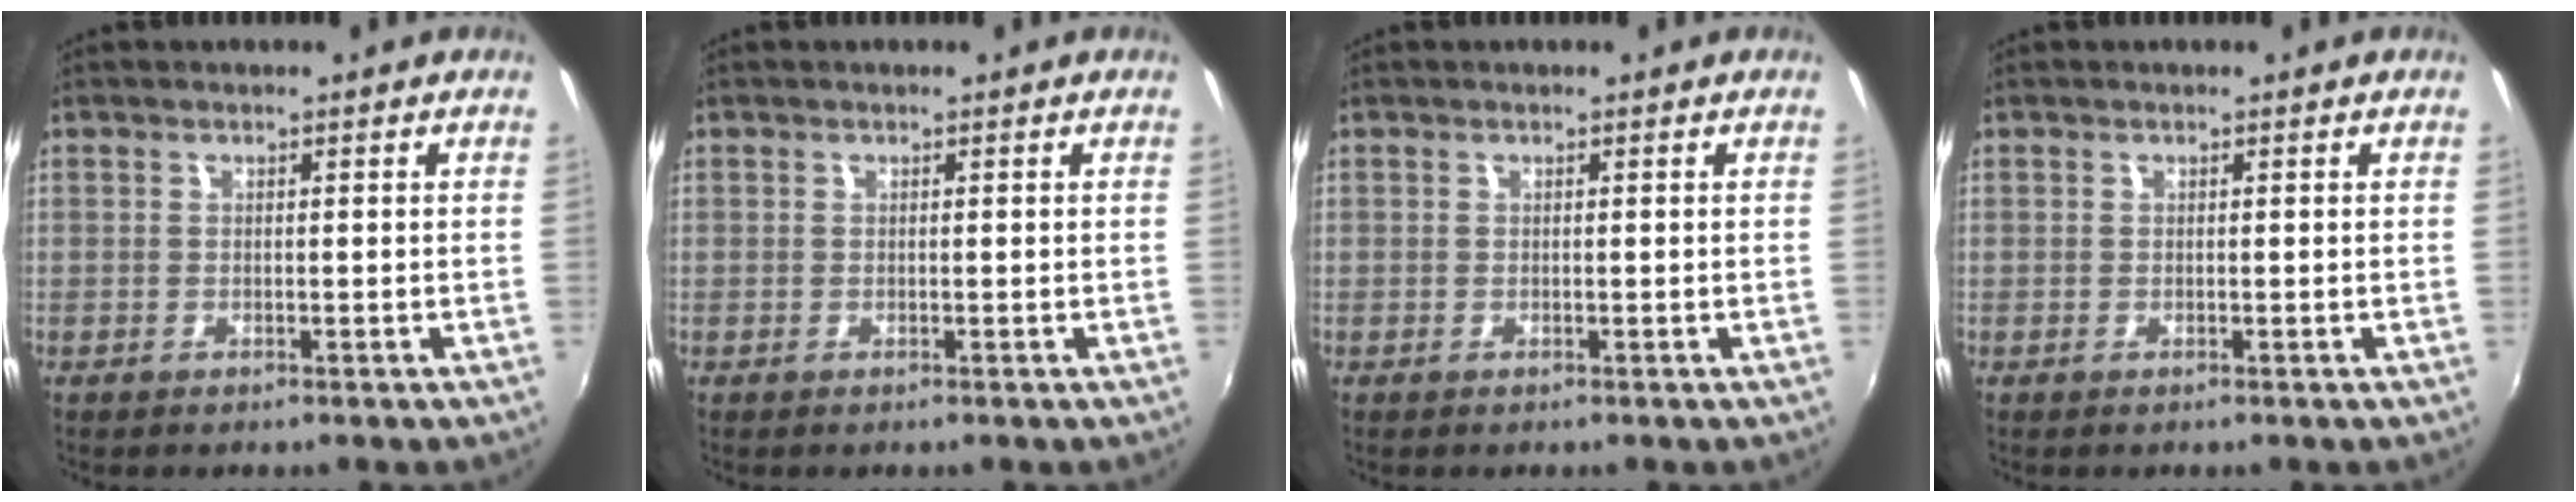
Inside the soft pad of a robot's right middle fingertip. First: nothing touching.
{"total": 0.0}
{"total": 0.0}
{"total": 0.0}